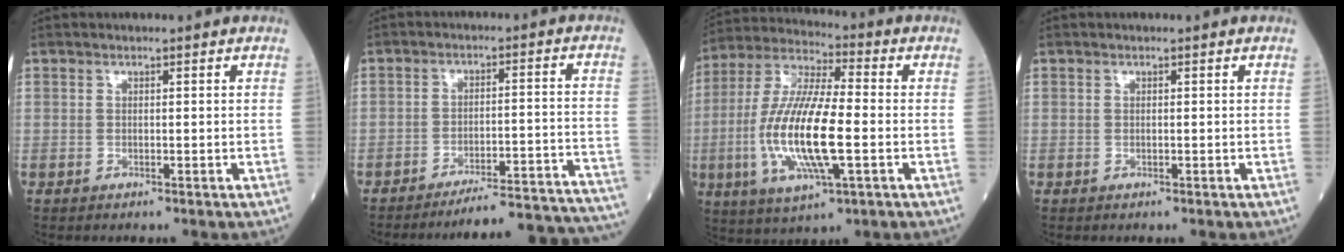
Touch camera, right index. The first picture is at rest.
{"total": 19.7, "force": [-19.2, -1.0, 3.9], "torque": [-0.001, 0.009, -0.244]}
{"total": 16.5, "force": [-3.0, 3.3, 15.8], "torque": [-0.332, -0.009, -0.054]}
{"total": 0.0}